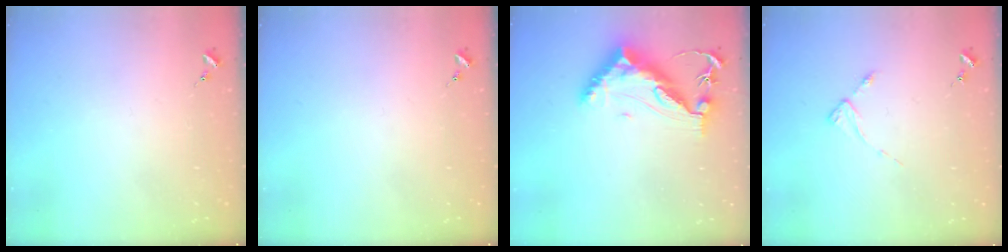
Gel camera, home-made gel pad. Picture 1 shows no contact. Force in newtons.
{"total": 0.0}
{"total": 13.0, "press": 12.9, "slide": 0.7}
{"total": 2.9, "press": 2.8, "slide": 0.4}